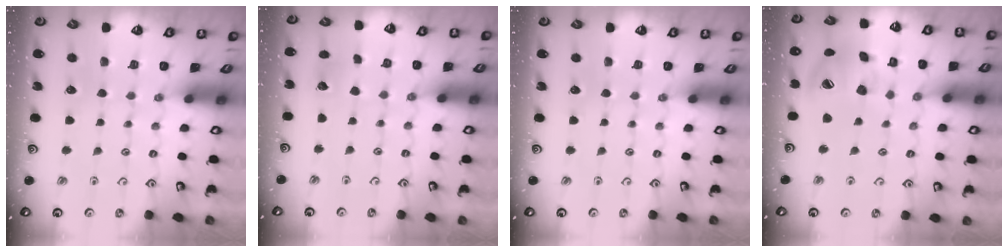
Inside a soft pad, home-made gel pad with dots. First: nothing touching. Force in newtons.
{"total": 3.4, "press": 3.3, "slide": 0.4}
{"total": 0.0}
{"total": 16.7, "press": 16.5, "slide": 2.3}